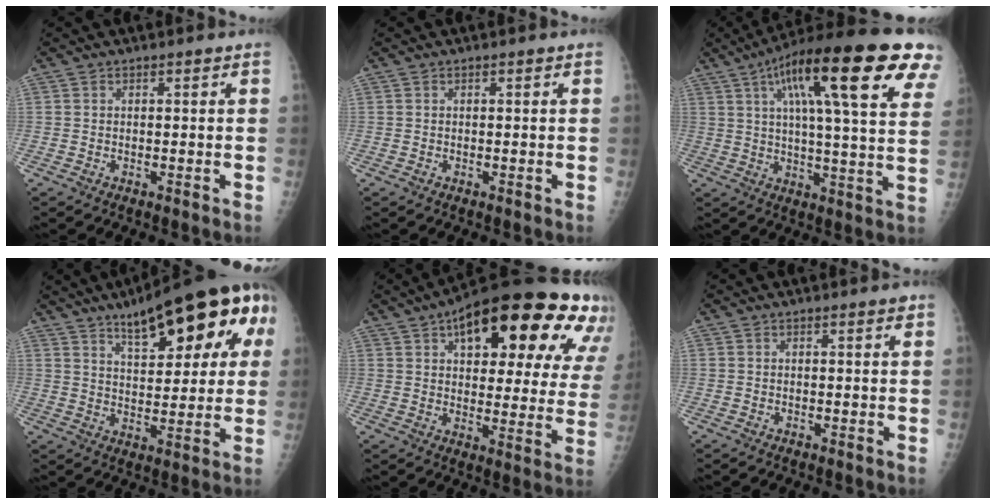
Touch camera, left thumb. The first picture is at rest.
{"total": 0.0}
{"total": 26.8, "force": [12.3, 5.8, 23.1], "torque": [-0.332, 0.005, 0.178]}
{"total": 19.7, "force": [8.9, 6.8, 16.3], "torque": [-0.203, -0.006, 0.123]}
{"total": 29.7, "force": [14.3, 11.9, 23.2], "torque": [-0.284, 0.008, 0.198]}
{"total": 0.9, "force": [0.6, 0.2, 0.7], "torque": [-0.011, 0.000, 0.006]}